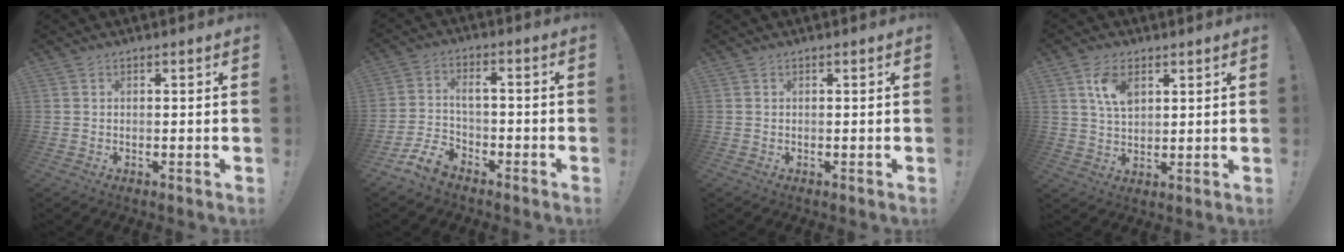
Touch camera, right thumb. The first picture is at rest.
{"total": 7.1, "force": [-4.4, 3.9, 4.0], "torque": [-0.093, 0.014, -0.085]}
{"total": 0.0}
{"total": 7.6, "force": [3.5, 4.3, 5.2], "torque": [-0.084, -0.008, 0.064]}